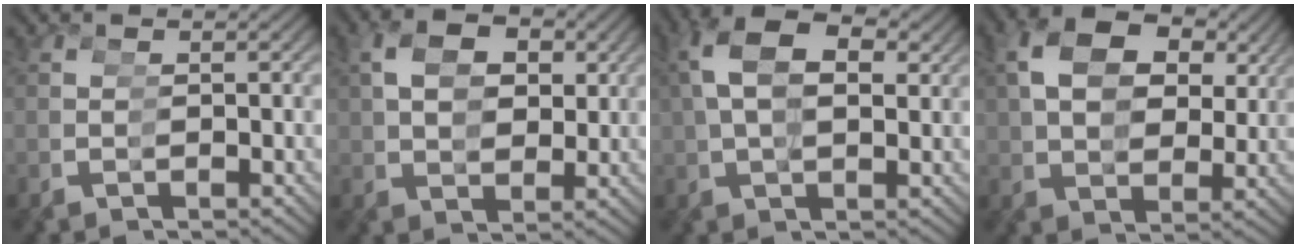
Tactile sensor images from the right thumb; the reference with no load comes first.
{"total": 2.9, "force": [2.1, 1.5, 1.3], "torque": [-0.016, 0.011, 0.036]}
{"total": 4.4, "force": [2.6, 2.4, 2.6], "torque": [-0.057, 0.019, 0.036]}
{"total": 8.8, "force": [4.9, 5.7, 4.7], "torque": [-0.075, 0.033, 0.064]}